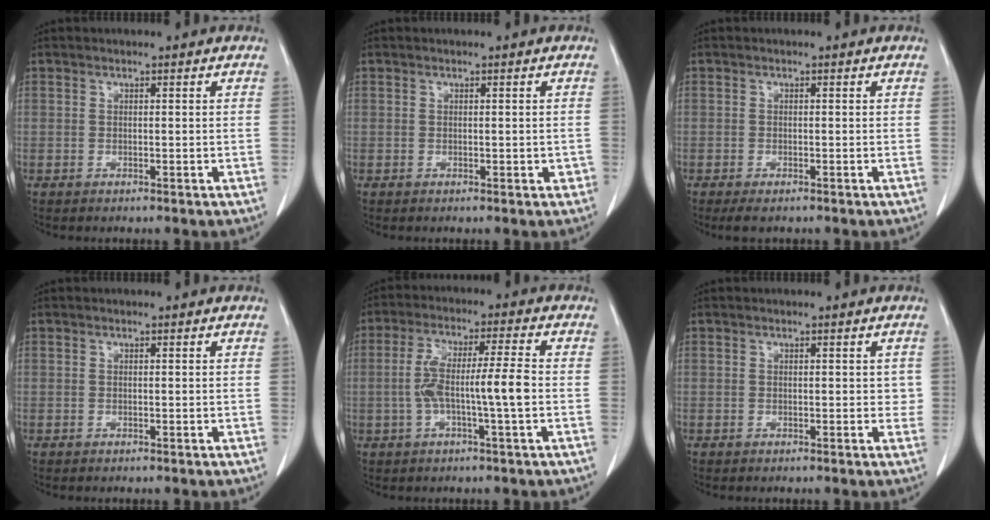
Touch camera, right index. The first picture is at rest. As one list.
[{"total": 1.3, "force": [-0.3, 0.8, 1.0], "torque": [-0.007, 0.004, 0.000]}, {"total": 2.0, "force": [-1.4, 0.6, 1.2], "torque": [-0.025, -0.005, -0.018]}, {"total": 0.0}, {"total": 8.6, "force": [-1.4, 0.3, 8.4], "torque": [-0.167, 0.016, -0.027]}, {"total": 1.0, "force": [0.2, 0.6, 0.7], "torque": [-0.004, 0.003, 0.002]}]